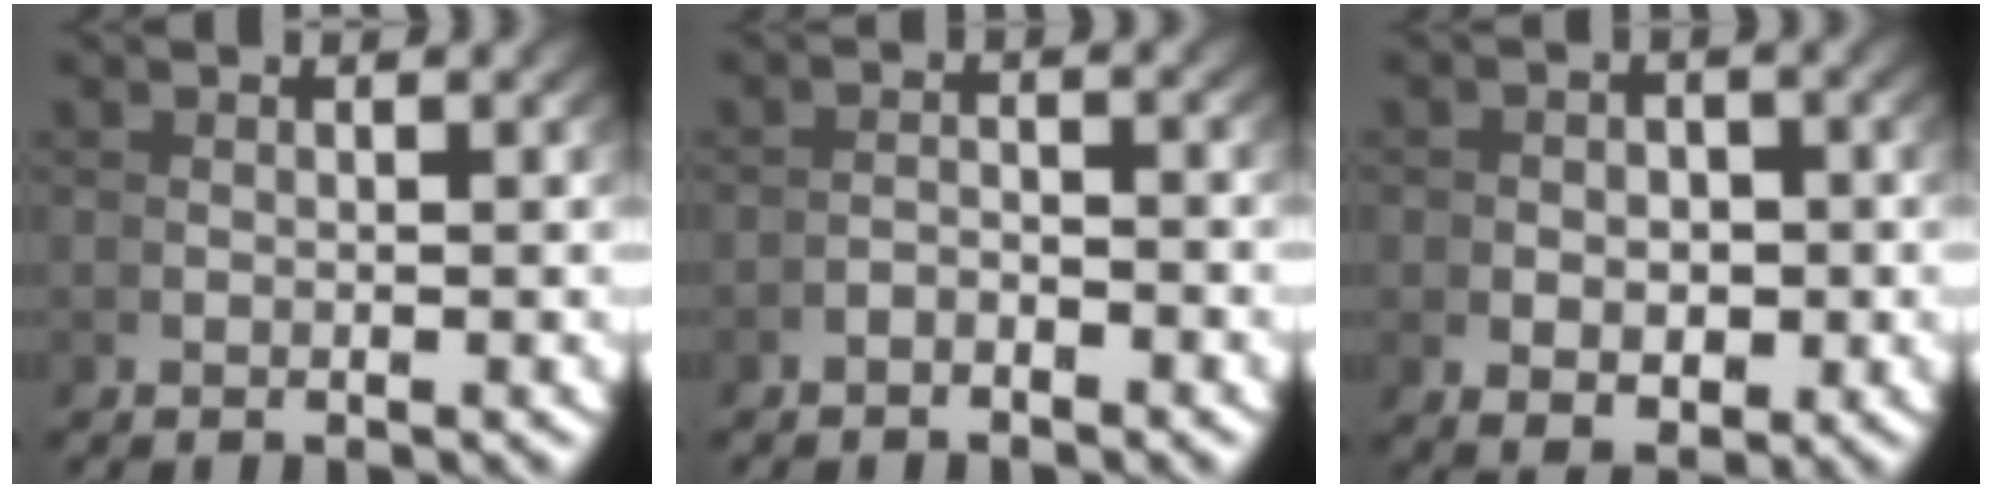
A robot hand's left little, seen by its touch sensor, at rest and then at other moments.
{"total": 1.4, "force": [-1.4, -0.4, 0.0], "torque": [0.012, 0.002, -0.028]}
{"total": 2.9, "force": [-0.8, 1.8, 2.1], "torque": [-0.021, -0.014, -0.004]}